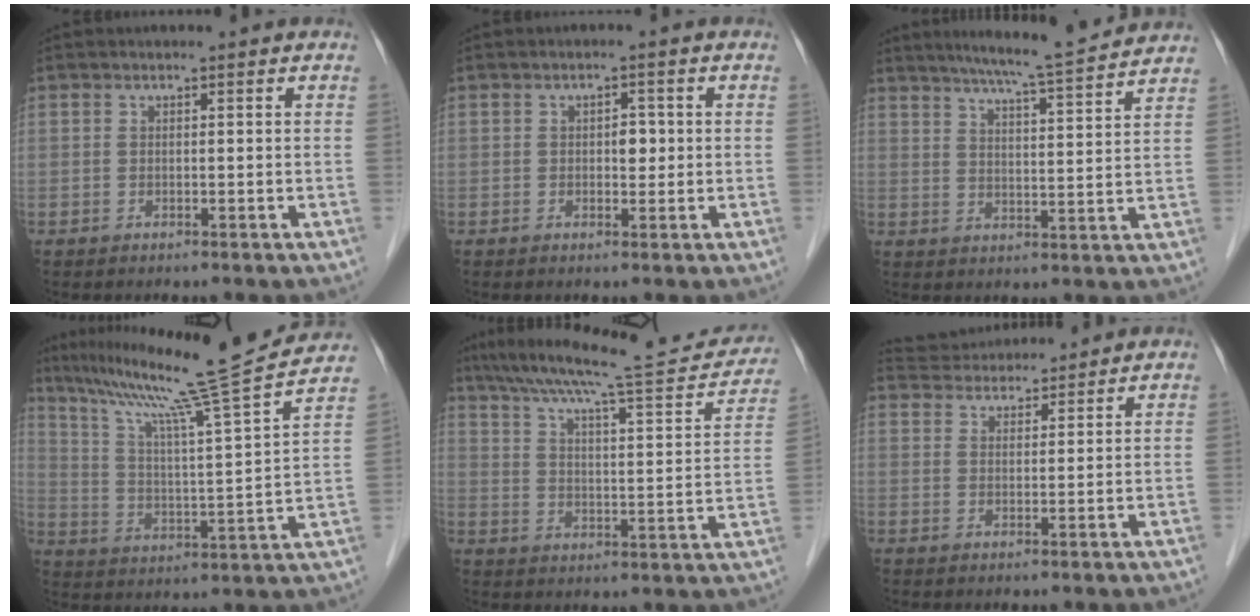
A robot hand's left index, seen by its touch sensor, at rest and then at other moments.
{"total": 2.0, "force": [-0.3, 1.2, 1.5], "torque": [-0.019, 0.000, -0.007]}
{"total": 12.1, "force": [10.9, -0.4, 5.2], "torque": [-0.088, 0.004, 0.148]}
{"total": 21.1, "force": [17.9, -2.0, 11.0], "torque": [-0.190, -0.025, 0.263]}
{"total": 22.1, "force": [19.5, 2.5, 10.0], "torque": [-0.163, -0.008, 0.266]}
{"total": 8.6, "force": [8.3, 1.5, 1.8], "torque": [-0.036, 0.028, 0.129]}